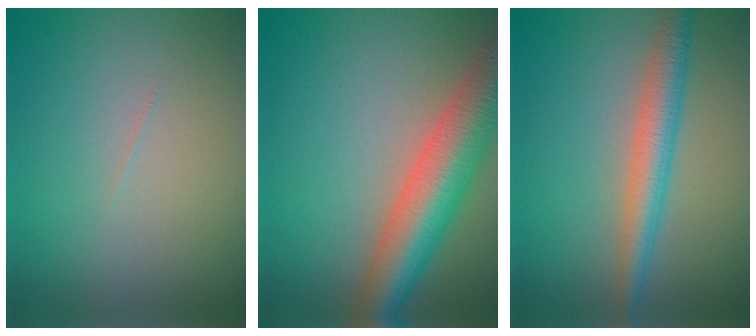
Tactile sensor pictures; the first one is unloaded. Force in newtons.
{"total": 9.3, "press": 9.3, "slide": 0.3}
{"total": 3.9, "press": 3.9, "slide": 0.1}